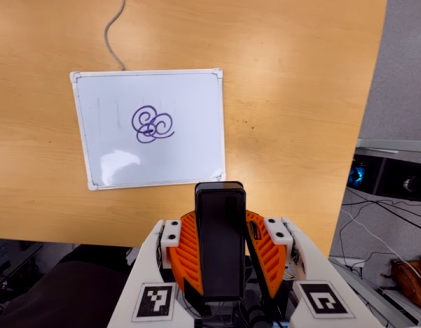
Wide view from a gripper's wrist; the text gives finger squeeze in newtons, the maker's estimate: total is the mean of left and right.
{"total": 6.3, "left": 5.4, "right": 7.3}